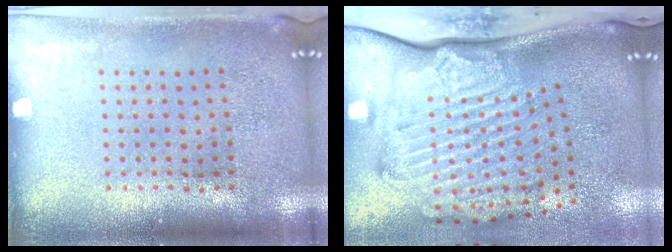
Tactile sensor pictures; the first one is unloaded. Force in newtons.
{"total": 3.6, "press": 2.5, "slide": 2.5}